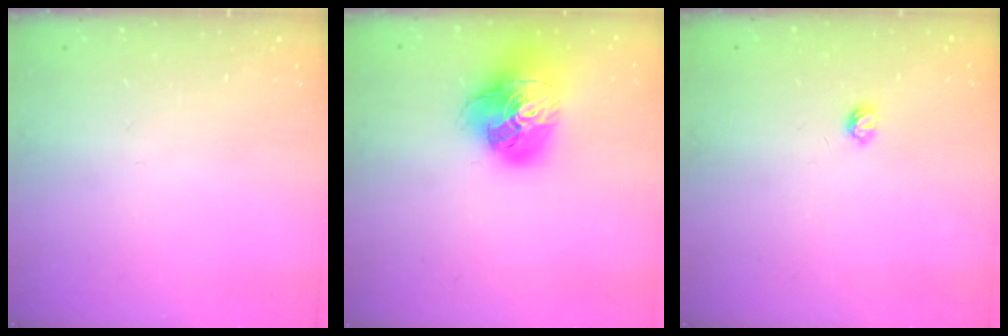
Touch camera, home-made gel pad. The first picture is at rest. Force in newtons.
{"total": 20.5, "press": 20.4, "slide": 2.4}
{"total": 3.4, "press": 3.4, "slide": 0.5}